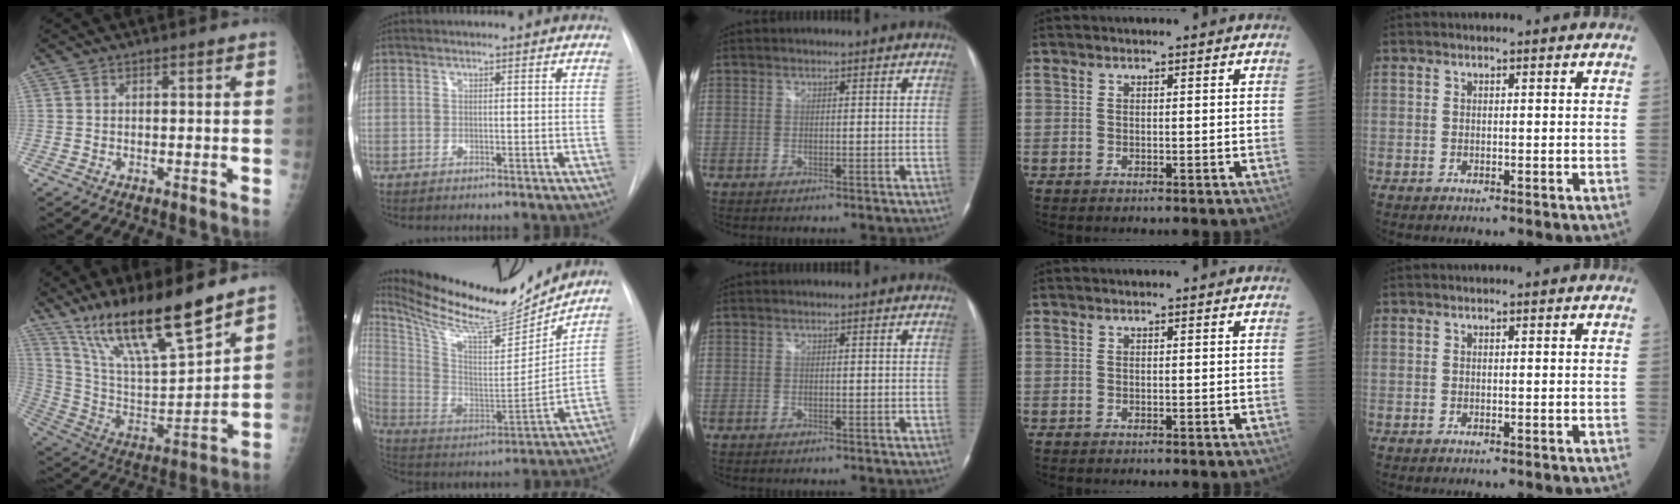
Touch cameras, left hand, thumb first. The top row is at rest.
{"thumb": {"total": 21.1, "force": [15.5, 3.8, 13.9], "torque": [-0.226, -0.067, 0.288]}, "index": {"total": 20.6, "force": [19.1, 2.3, 7.4], "torque": [-0.157, -0.041, 0.313]}}